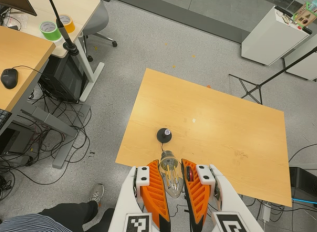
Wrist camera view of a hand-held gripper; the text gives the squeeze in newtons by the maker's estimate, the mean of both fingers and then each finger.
{"total": 21.1, "left": 25.4, "right": 16.9}